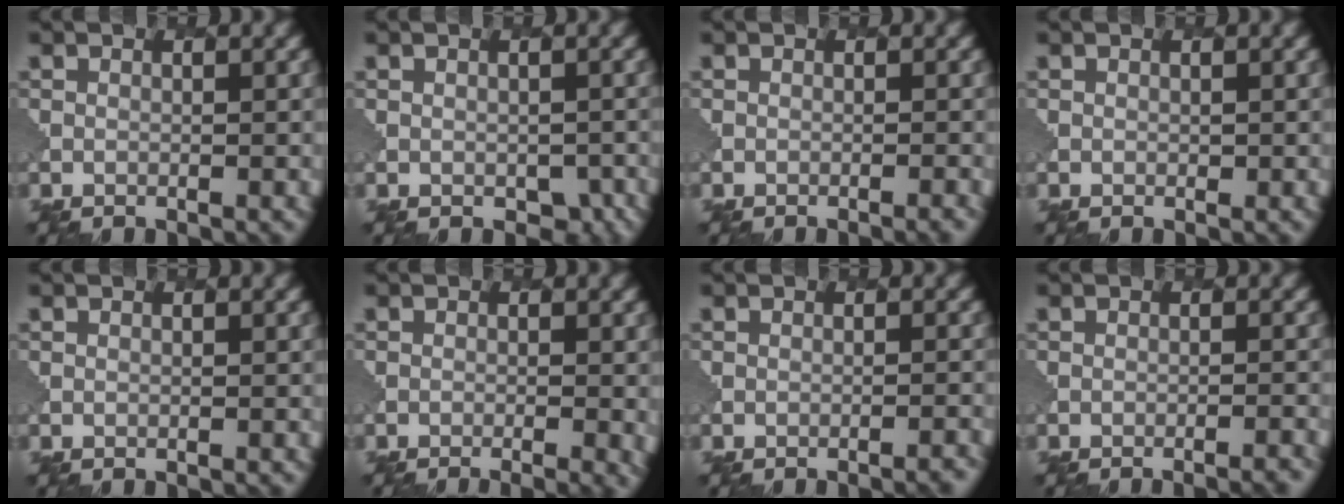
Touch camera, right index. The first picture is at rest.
{"total": 2.6, "force": [-1.0, 2.1, 1.0], "torque": [-0.013, -0.019, -0.010]}
{"total": 1.0, "force": [-0.6, 0.3, 0.7], "torque": [0.003, 0.006, -0.010]}
{"total": 0.5, "force": [0.1, 0.4, 0.4], "torque": [-0.008, -0.003, -0.001]}
{"total": 0.0}
{"total": 3.9, "force": [-1.4, 1.7, 3.3], "torque": [-0.022, 0.005, -0.012]}
{"total": 1.8, "force": [-1.5, 0.4, 0.9], "torque": [0.001, 0.015, -0.028]}
{"total": 2.6, "force": [-2.2, 0.6, 1.2], "torque": [-0.003, 0.012, -0.035]}